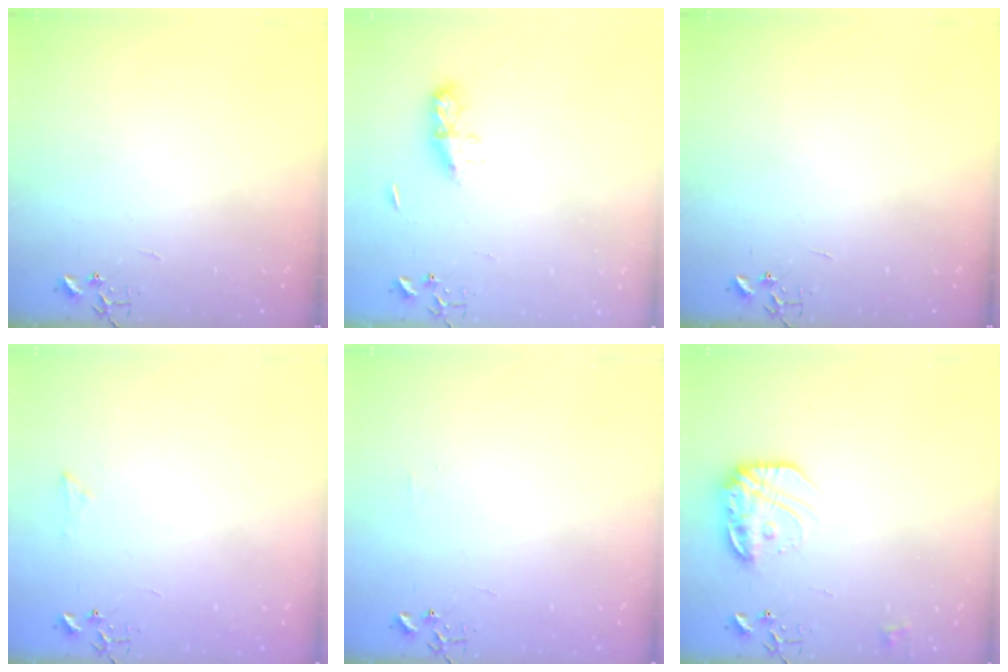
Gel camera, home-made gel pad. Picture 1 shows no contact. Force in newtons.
{"total": 7.4, "press": 7.4, "slide": 0.4}
{"total": 0.0}
{"total": 5.9, "press": 5.9, "slide": 0.8}
{"total": 3.9, "press": 3.8, "slide": 0.6}
{"total": 15.4, "press": 15.3, "slide": 1.0}